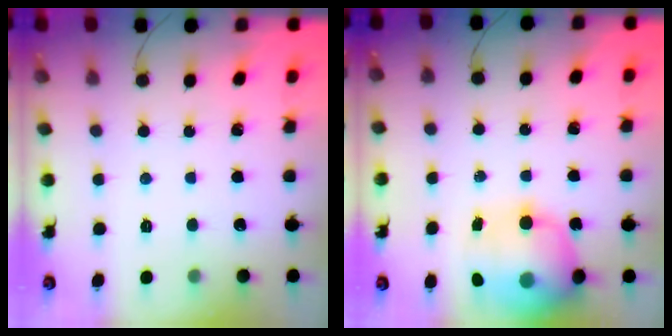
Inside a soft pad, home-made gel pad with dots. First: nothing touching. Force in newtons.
{"total": 17.6, "press": 17.0, "slide": 4.5}